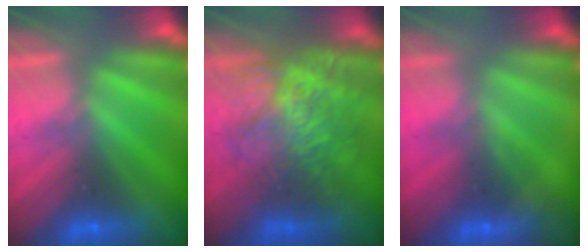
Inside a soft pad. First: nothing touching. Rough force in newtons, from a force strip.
{"total": 8.1}
{"total": 1.7}